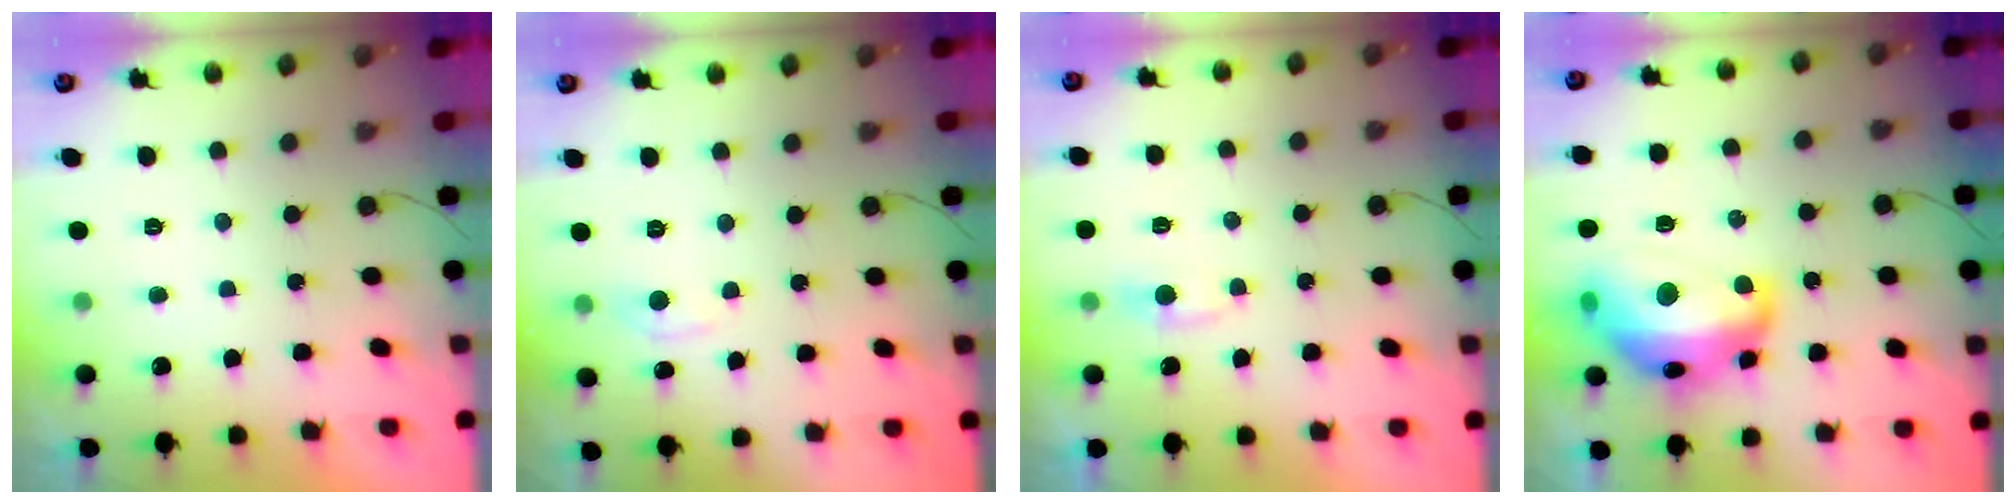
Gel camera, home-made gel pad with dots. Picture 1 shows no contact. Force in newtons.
{"total": 3.2, "press": 3.1, "slide": 0.5}
{"total": 3.3, "press": 3.3, "slide": 0.4}
{"total": 19.1, "press": 19.0, "slide": 1.4}